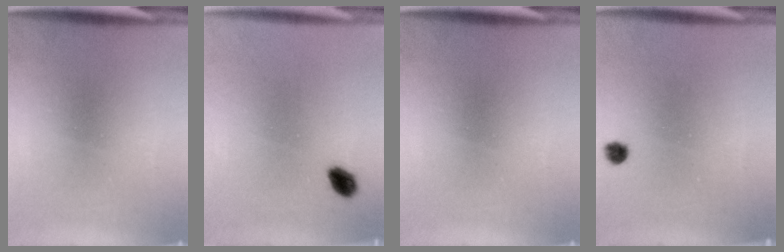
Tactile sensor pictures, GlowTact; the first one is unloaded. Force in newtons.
{"total": 2.8}
{"total": 0.0}
{"total": 1.7}